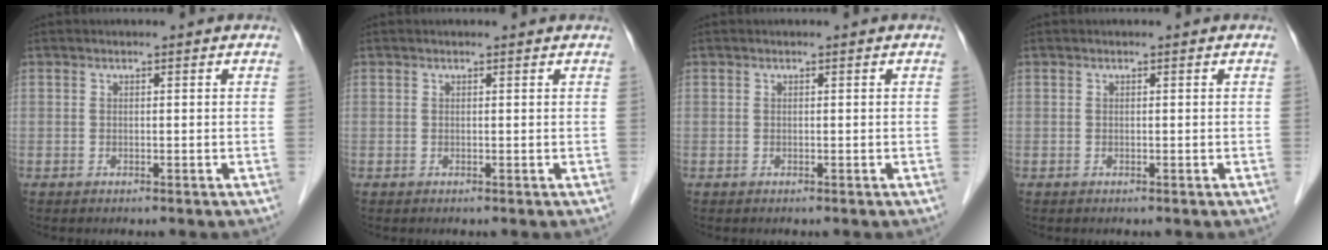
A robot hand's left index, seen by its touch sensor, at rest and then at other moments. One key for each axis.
{"total": 0.8, "fx": 0.8, "fy": 0.2, "fz": 0.1, "tx": -0.012, "ty": 0.009, "tz": 0.008}
{"total": 0.0}
{"total": 0.0}